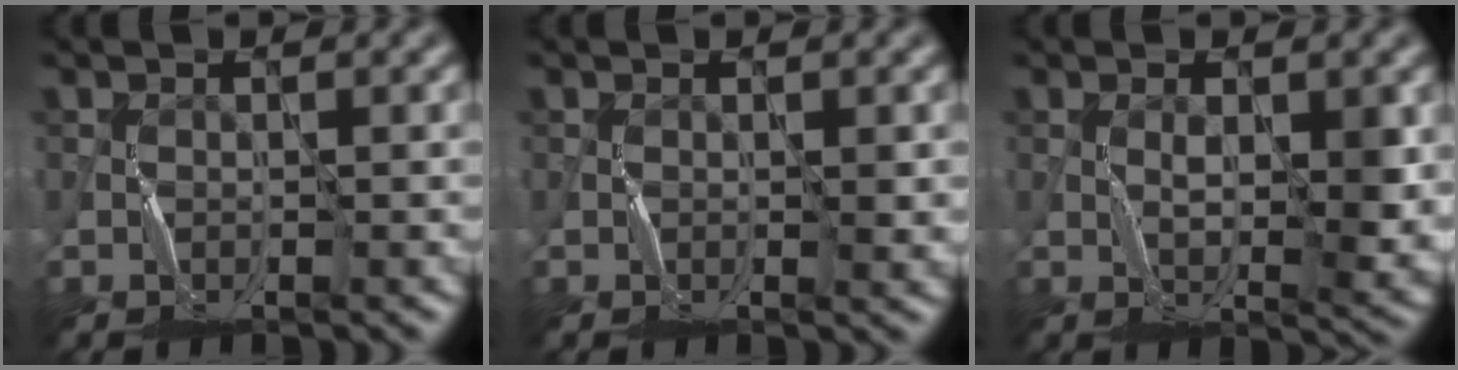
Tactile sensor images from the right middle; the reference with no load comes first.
{"total": 1.3, "force": [0.3, 0.4, 1.1], "torque": [-0.017, 0.000, 0.005]}
{"total": 3.7, "force": [0.7, 0.9, 3.6], "torque": [-0.064, -0.009, 0.018]}